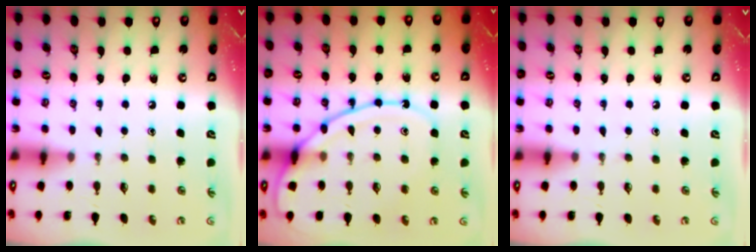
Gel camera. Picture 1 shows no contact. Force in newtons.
{"total": 13.0, "press": 12.9, "slide": 1.1}
{"total": 0.0}